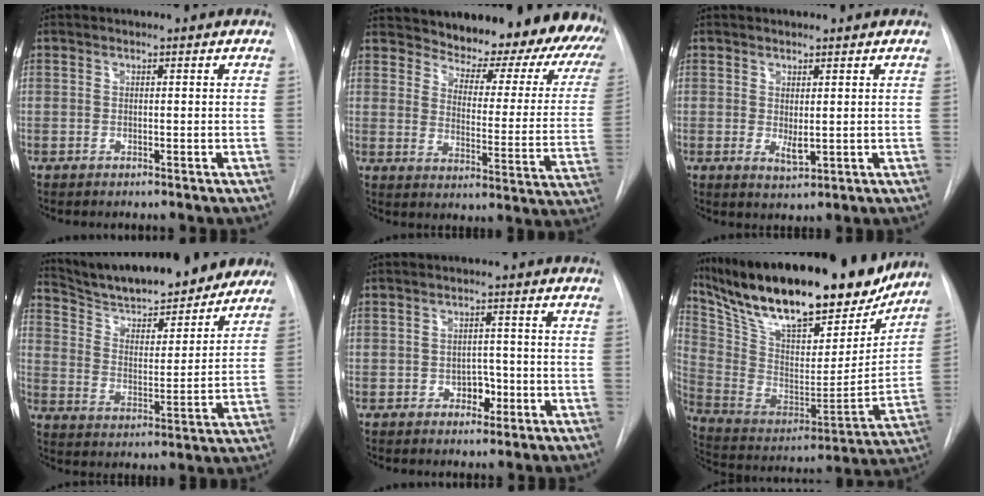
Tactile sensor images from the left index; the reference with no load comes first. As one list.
[{"total": 24.7, "force": [21.9, 6.0, 9.7], "torque": [-0.137, -0.084, 0.256]}, {"total": 2.3, "force": [0.3, 0.9, 2.0], "torque": [-0.035, -0.009, 0.014]}, {"total": 22.3, "force": [20.0, 5.2, 8.5], "torque": [-0.126, -0.003, 0.285]}, {"total": 3.0, "force": [-1.2, 2.0, 1.8], "torque": [-0.017, 0.007, -0.015]}, {"total": 30.0, "force": [24.2, 8.4, 15.6], "torque": [-0.283, -0.012, 0.371]}]